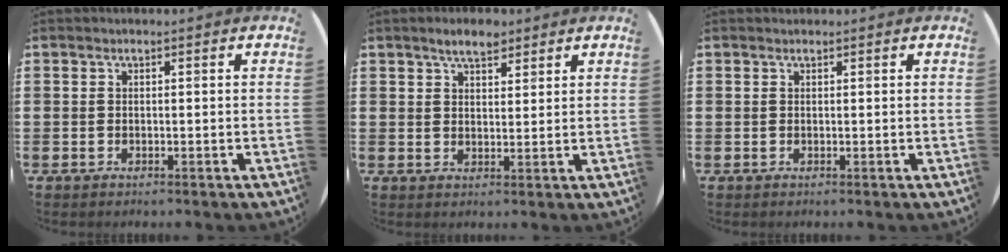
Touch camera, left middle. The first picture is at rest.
{"total": 3.8, "force": [3.0, 1.5, 1.7], "torque": [-0.029, 0.000, 0.054]}
{"total": 0.0}